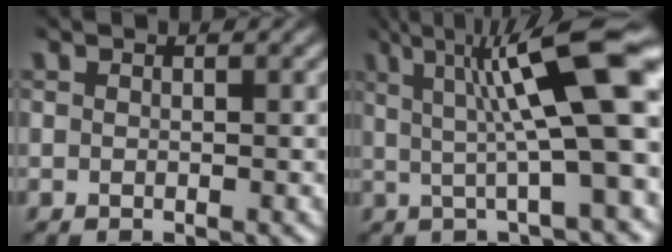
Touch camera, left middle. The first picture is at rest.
{"total": 11.3, "force": [2.7, 2.3, 10.7], "torque": [-0.150, 0.010, 0.040]}